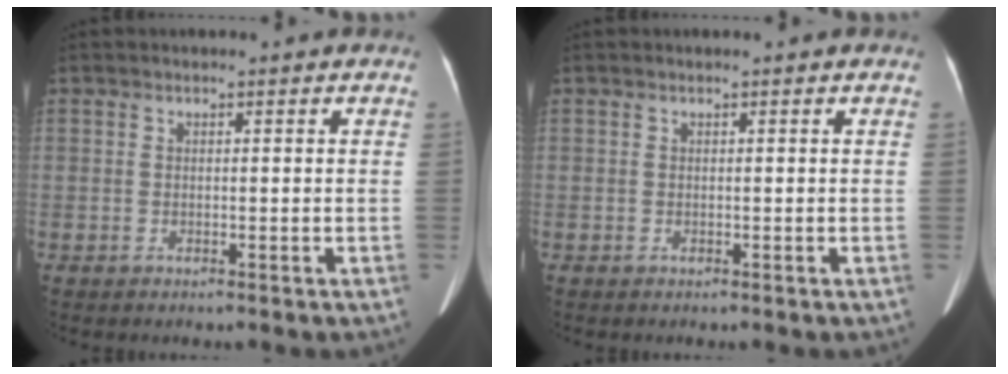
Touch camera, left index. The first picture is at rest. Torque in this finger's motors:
{"motor_torque": [-0.01, 0.07, -0.05, -0.01]}